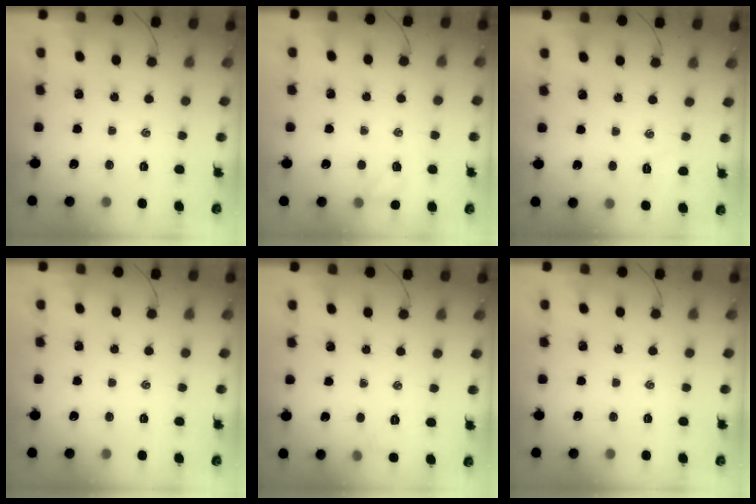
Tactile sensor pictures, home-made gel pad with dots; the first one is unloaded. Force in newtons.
{"total": 4.0, "press": 3.8, "slide": 1.3}
{"total": 2.7, "press": 2.6, "slide": 0.7}
{"total": 0.0}
{"total": 3.8, "press": 3.6, "slide": 1.1}
{"total": 0.0}